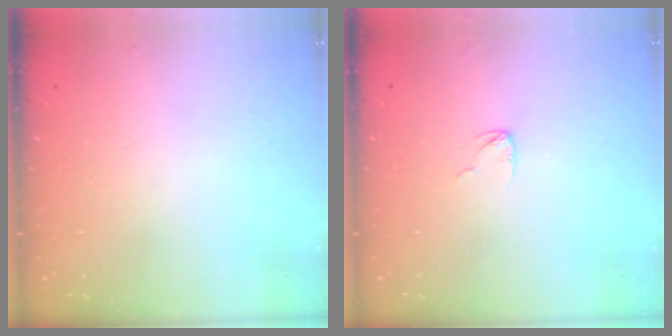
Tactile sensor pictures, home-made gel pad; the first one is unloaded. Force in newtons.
{"total": 2.9, "press": 2.9, "slide": 0.2}